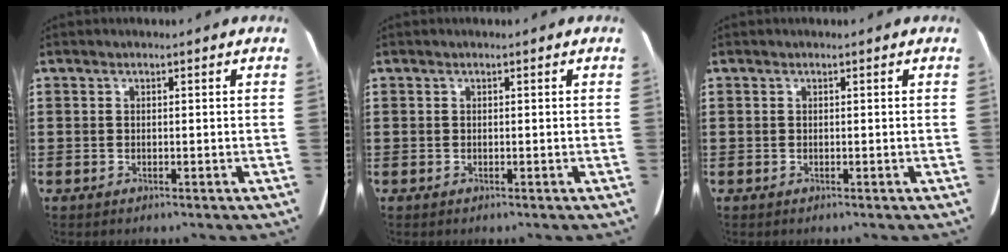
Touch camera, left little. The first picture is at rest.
{"total": 0.0}
{"total": 0.0}